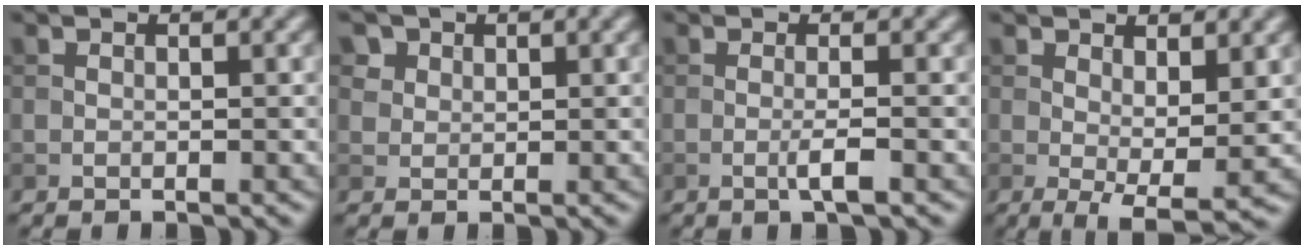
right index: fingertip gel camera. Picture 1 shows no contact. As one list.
[{"total": 3.6, "force": [2.1, 2.6, 1.3], "torque": [-0.045, 0.003, 0.045]}, {"total": 1.8, "force": [-0.5, 0.2, 1.7], "torque": [-0.030, 0.000, -0.014]}, {"total": 4.5, "force": [0.5, 1.6, 4.1], "torque": [-0.066, -0.013, 0.013]}]